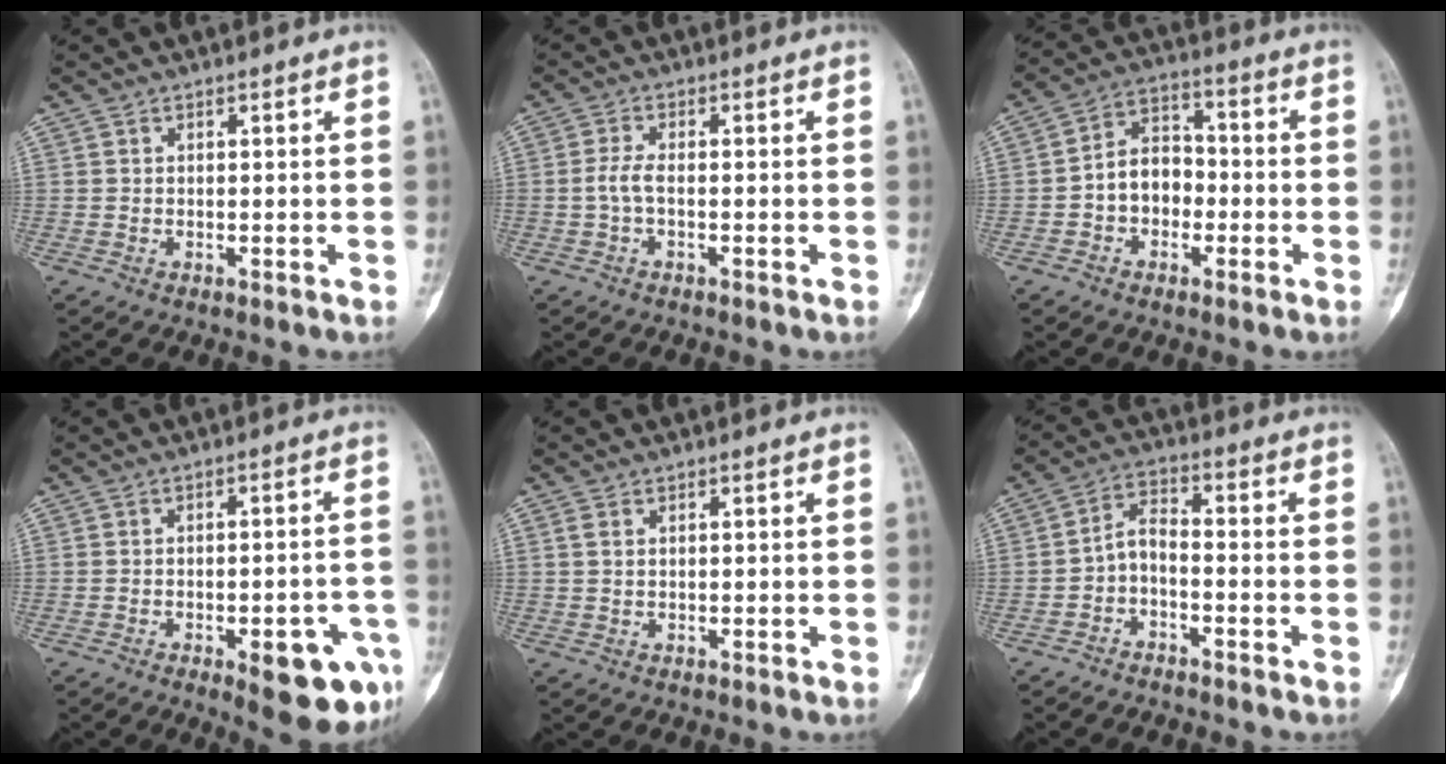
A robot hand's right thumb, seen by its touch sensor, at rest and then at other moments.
{"total": 2.7, "force": [-0.6, 1.0, 2.5], "torque": [-0.055, 0.002, -0.016]}
{"total": 8.5, "force": [-1.8, 6.5, 5.2], "torque": [-0.059, 0.037, -0.046]}
{"total": 12.3, "force": [-5.3, 4.2, 10.3], "torque": [-0.113, 0.019, -0.058]}
{"total": 1.3, "force": [0.4, 0.8, 1.0], "torque": [-0.024, 0.005, 0.011]}
{"total": 4.9, "force": [-2.6, 2.3, 3.5], "torque": [-0.064, 0.034, -0.057]}